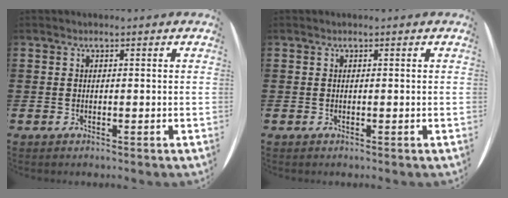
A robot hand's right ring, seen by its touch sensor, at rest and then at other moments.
{"total": 0.0}